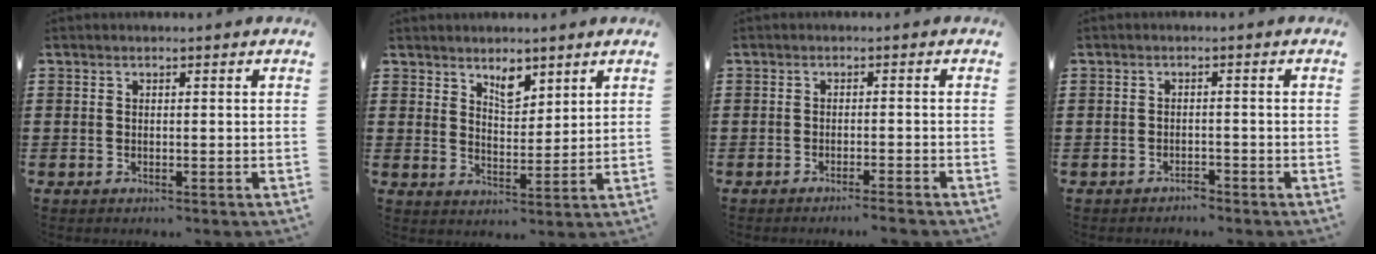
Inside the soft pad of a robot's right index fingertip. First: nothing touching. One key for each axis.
{"total": 4.2, "fx": 3.2, "fy": 1.9, "fz": 1.9, "tx": -0.029, "ty": -0.001, "tz": 0.055}
{"total": 1.6, "fx": -1.4, "fy": -0.4, "fz": 0.7, "tx": -0.011, "ty": 0.001, "tz": -0.027}
{"total": 1.7, "fx": -1.7, "fy": 0.2, "fz": -0.2, "tx": -0.002, "ty": 0.006, "tz": -0.040}